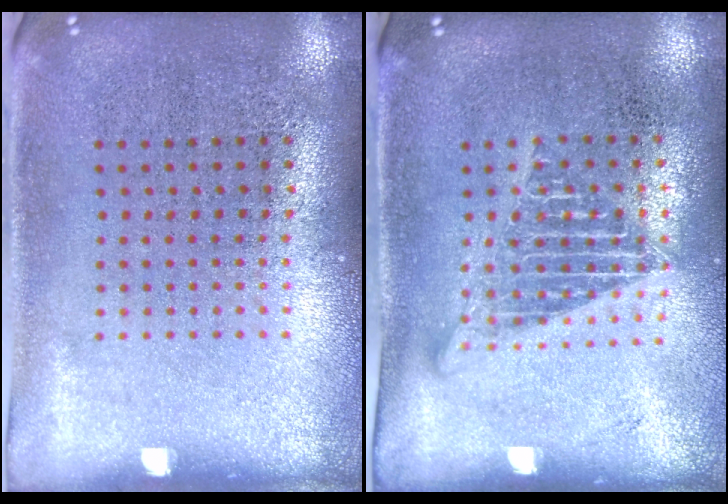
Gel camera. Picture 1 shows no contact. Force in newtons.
{"total": 1.5, "press": 1.3, "slide": 0.8}